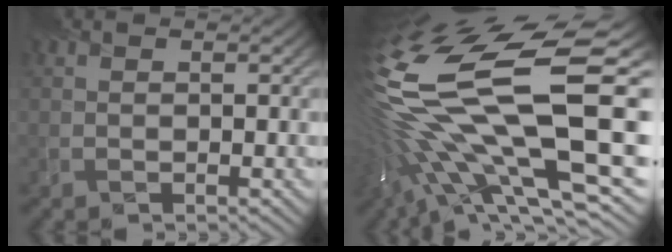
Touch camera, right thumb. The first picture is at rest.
{"total": 19.2, "force": [-0.9, 7.2, 17.7], "torque": [-0.372, -0.033, -0.003]}